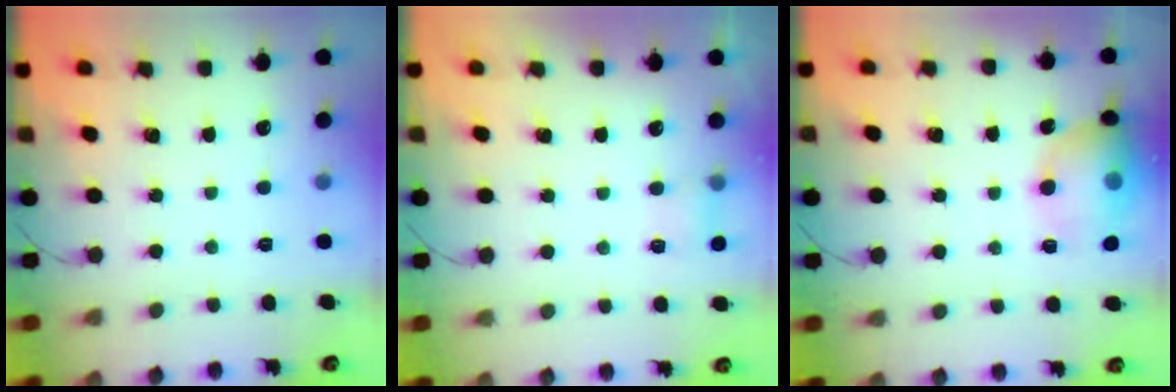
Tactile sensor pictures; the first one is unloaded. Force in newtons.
{"total": 3.8, "press": 3.6, "slide": 1.2}
{"total": 13.6, "press": 13.4, "slide": 2.3}